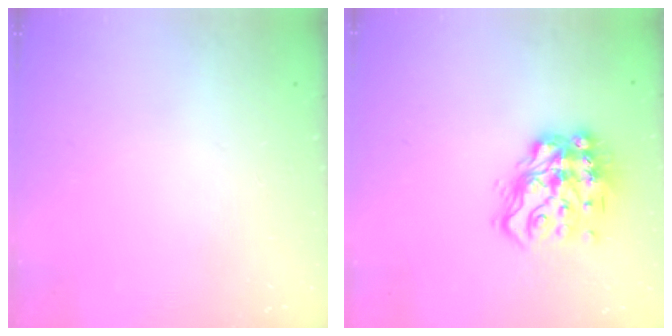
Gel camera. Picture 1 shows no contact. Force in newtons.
{"total": 15.7, "press": 15.7, "slide": 1.0}